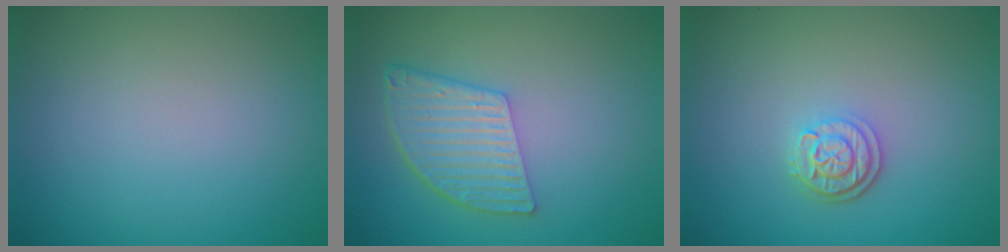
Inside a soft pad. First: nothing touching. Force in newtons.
{"total": 5.5, "press": 4.0, "slide": 3.7}
{"total": 2.5, "press": 2.1, "slide": 1.4}